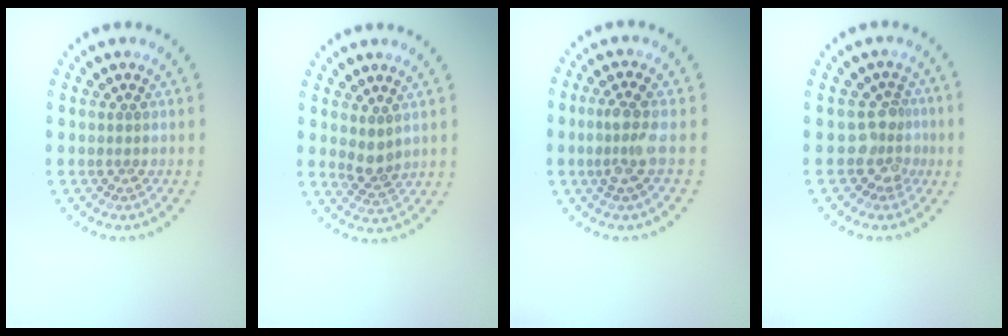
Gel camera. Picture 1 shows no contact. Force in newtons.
{"total": 2.0, "press": 1.8, "slide": 1.0}
{"total": 2.5, "press": 2.2, "slide": 1.3}
{"total": 2.4, "press": 1.9, "slide": 1.4}